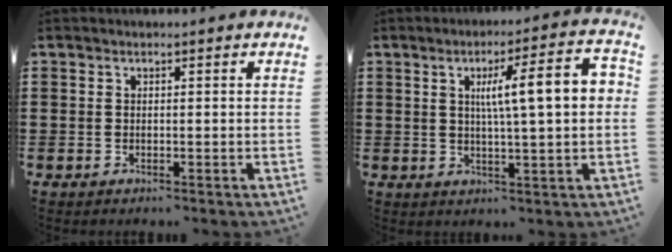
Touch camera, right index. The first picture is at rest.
{"total": 10.4, "force": [2.0, 1.5, 10.1], "torque": [-0.180, 0.006, 0.025]}